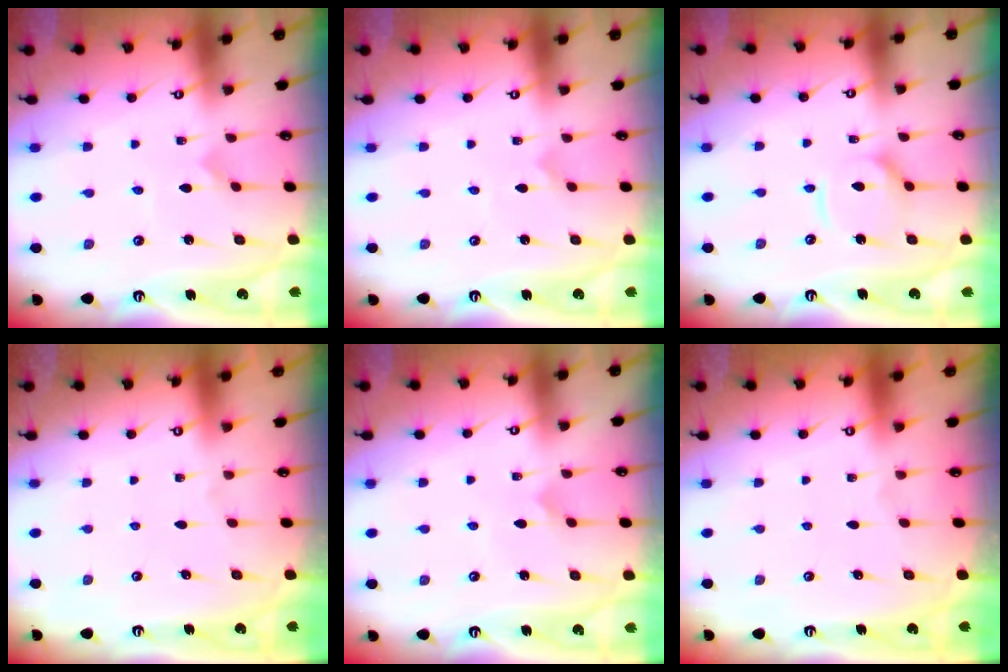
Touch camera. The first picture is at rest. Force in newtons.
{"total": 0.0}
{"total": 10.2, "press": 10.2, "slide": 1.2}
{"total": 0.0}
{"total": 2.0, "press": 2.0, "slide": 0.1}
{"total": 0.0}